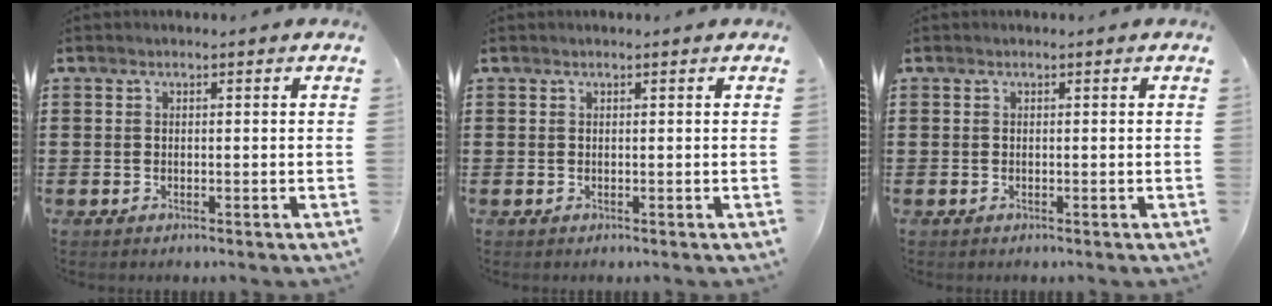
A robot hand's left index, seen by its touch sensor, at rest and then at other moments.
{"total": 0.0}
{"total": 0.0}